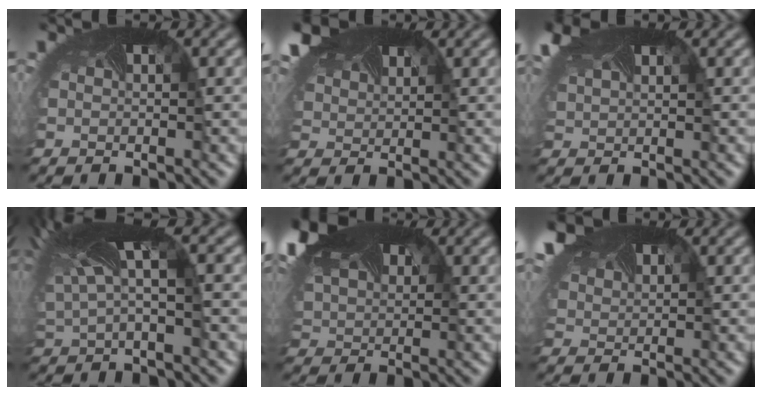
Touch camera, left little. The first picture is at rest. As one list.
[{"total": 4.7, "force": [3.6, 2.3, 1.9], "torque": [-0.078, 0.002, 0.074]}, {"total": 4.1, "force": [2.6, 1.9, 2.5], "torque": [-0.091, 0.004, 0.056]}, {"total": 5.6, "force": [2.8, 1.3, 4.7], "torque": [-0.142, 0.003, 0.062]}, {"total": 8.7, "force": [4.6, 5.3, 5.2], "torque": [-0.156, 0.013, 0.091]}, {"total": 4.6, "force": [3.7, 2.1, 1.8], "torque": [-0.076, 0.002, 0.074]}]